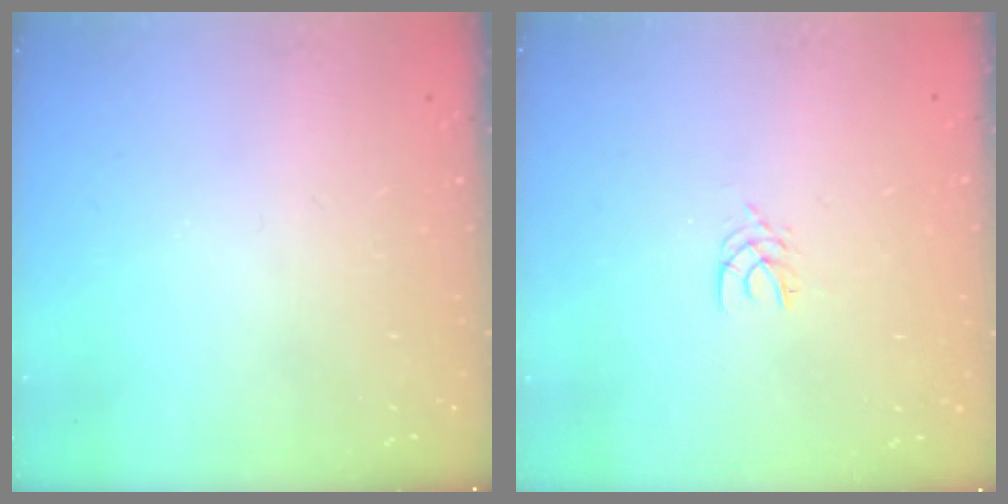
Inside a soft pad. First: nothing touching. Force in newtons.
{"total": 2.5, "press": 2.5, "slide": 0.3}